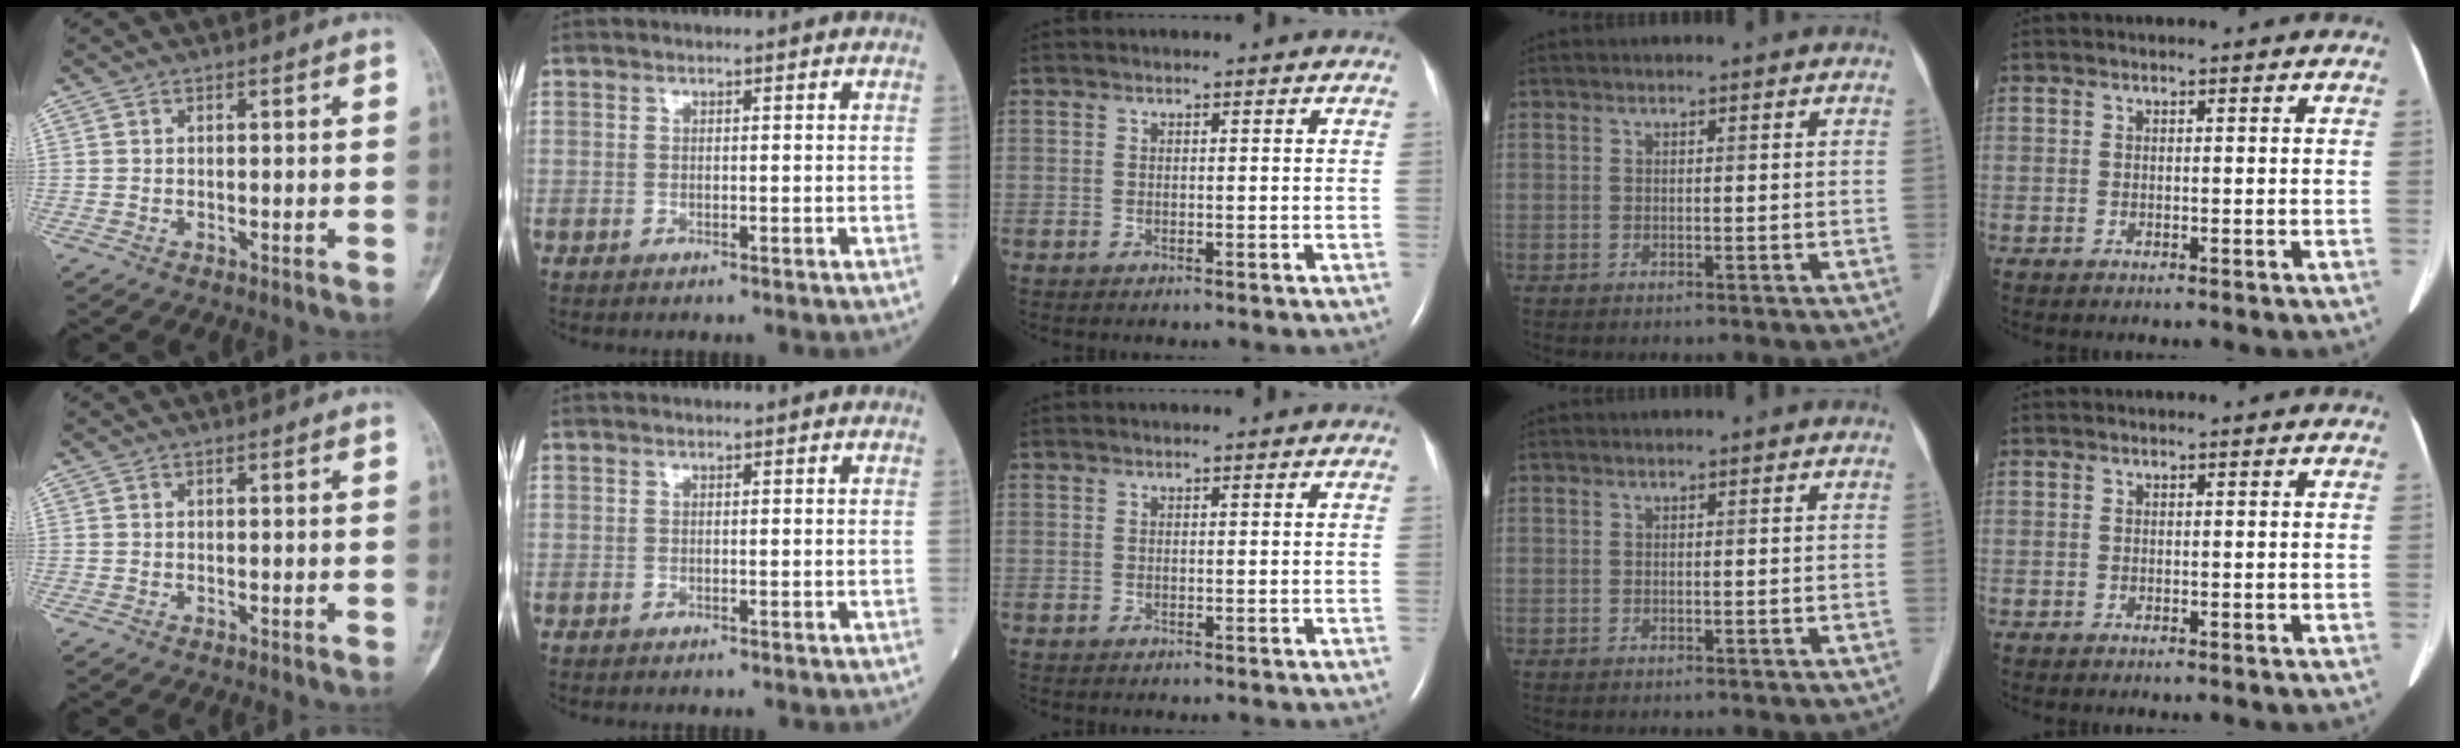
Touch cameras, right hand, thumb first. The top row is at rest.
{}